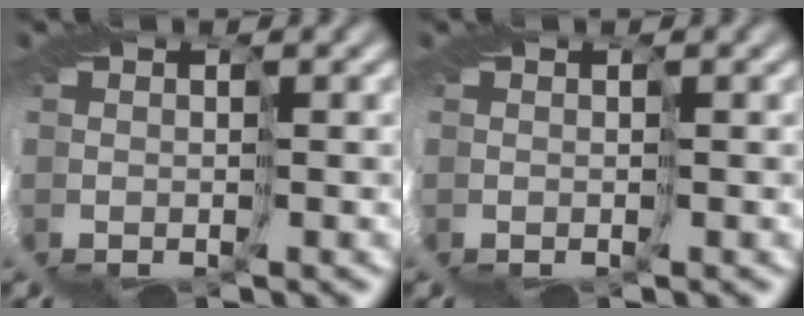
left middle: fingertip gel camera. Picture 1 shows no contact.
{"total": 0.0}